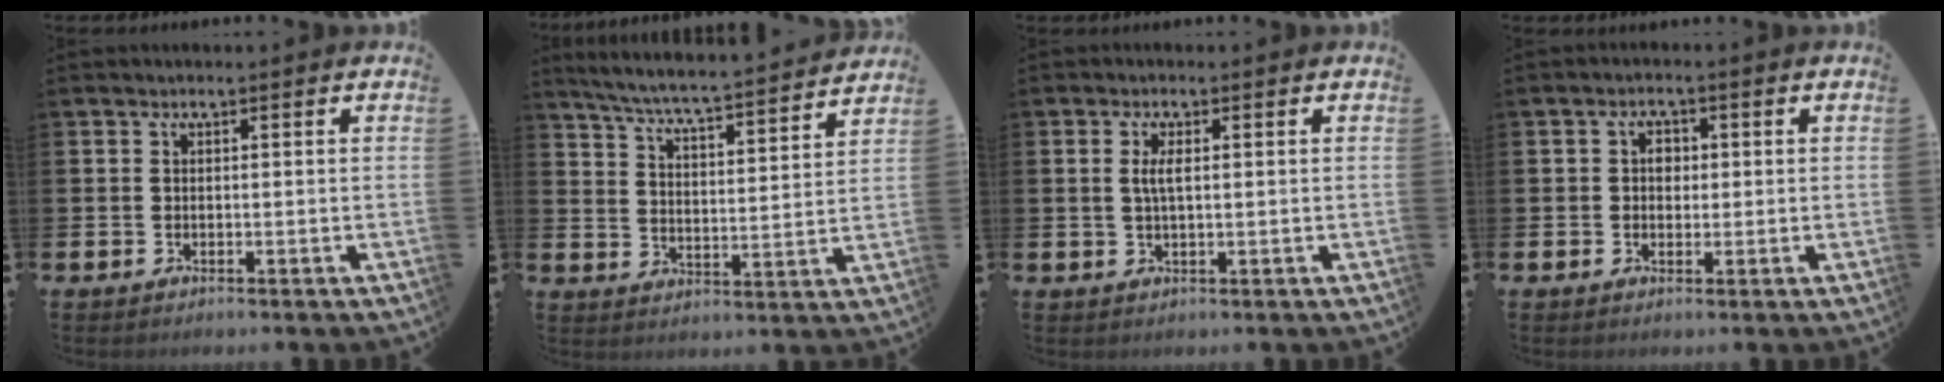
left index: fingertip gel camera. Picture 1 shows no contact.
{"total": 6.2, "force": [5.9, -0.2, 1.8], "torque": [-0.063, -0.049, 0.099]}
{"total": 2.4, "force": [0.7, 0.7, 2.1], "torque": [-0.043, 0.005, 0.009]}
{"total": 2.2, "force": [0.4, 1.8, 1.3], "torque": [-0.005, 0.001, 0.000]}